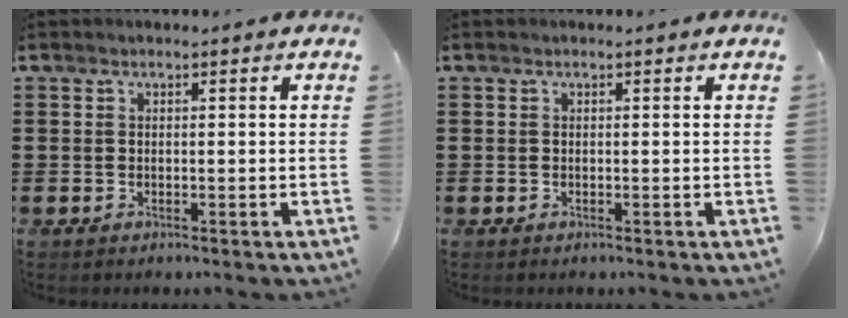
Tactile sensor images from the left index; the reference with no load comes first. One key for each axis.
{"total": 0.0}